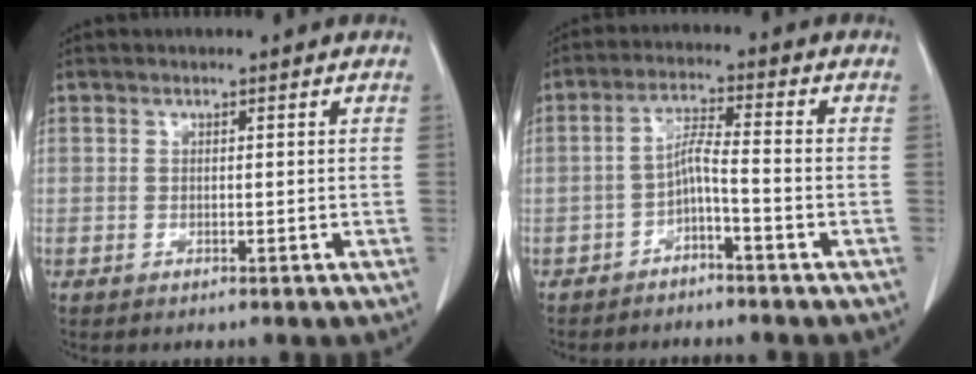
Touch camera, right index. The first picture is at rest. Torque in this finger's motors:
{"motor_torque": [0.23, -0.04, 0.17, 0.02]}